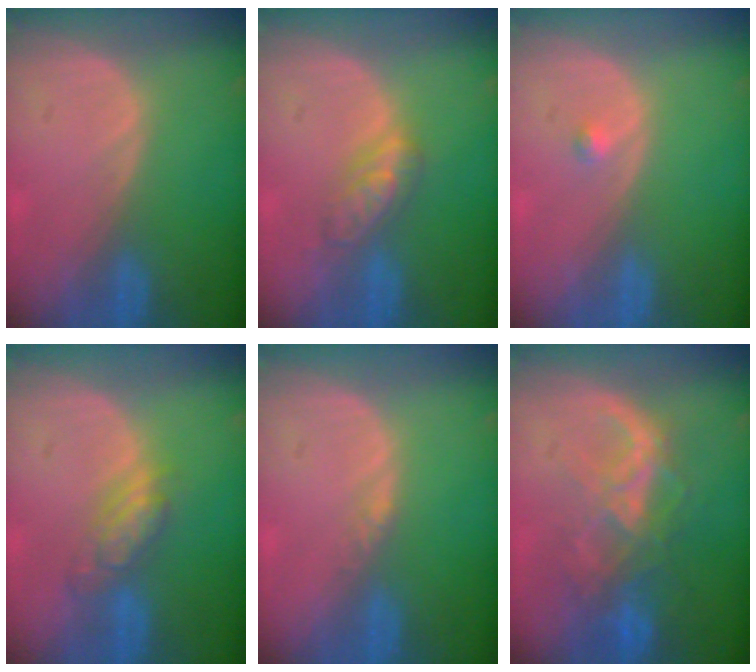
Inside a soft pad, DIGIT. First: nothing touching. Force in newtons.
{"total": 4.8, "press": 4.5, "slide": 1.6}
{"total": 0.8, "press": 0.8, "slide": 0.2}
{"total": 5.4, "press": 4.6, "slide": 2.8}
{"total": 1.0, "press": 0.8, "slide": 0.6}
{"total": 8.9, "press": 7.6, "slide": 4.8}